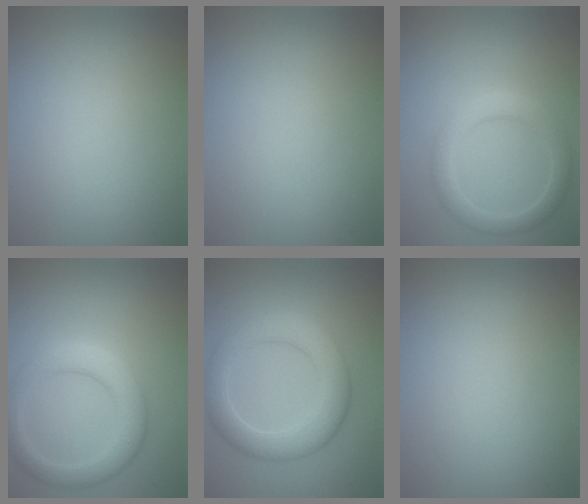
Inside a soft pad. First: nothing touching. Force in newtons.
{"total": 0.0}
{"total": 3.3, "press": 3.3, "slide": 0.2}
{"total": 4.3, "press": 4.3, "slide": 0.2}
{"total": 5.5, "press": 5.5, "slide": 0.3}
{"total": 0.0}